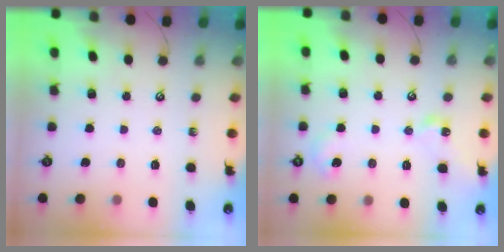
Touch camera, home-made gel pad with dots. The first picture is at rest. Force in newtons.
{"total": 8.4, "press": 8.4, "slide": 0.6}